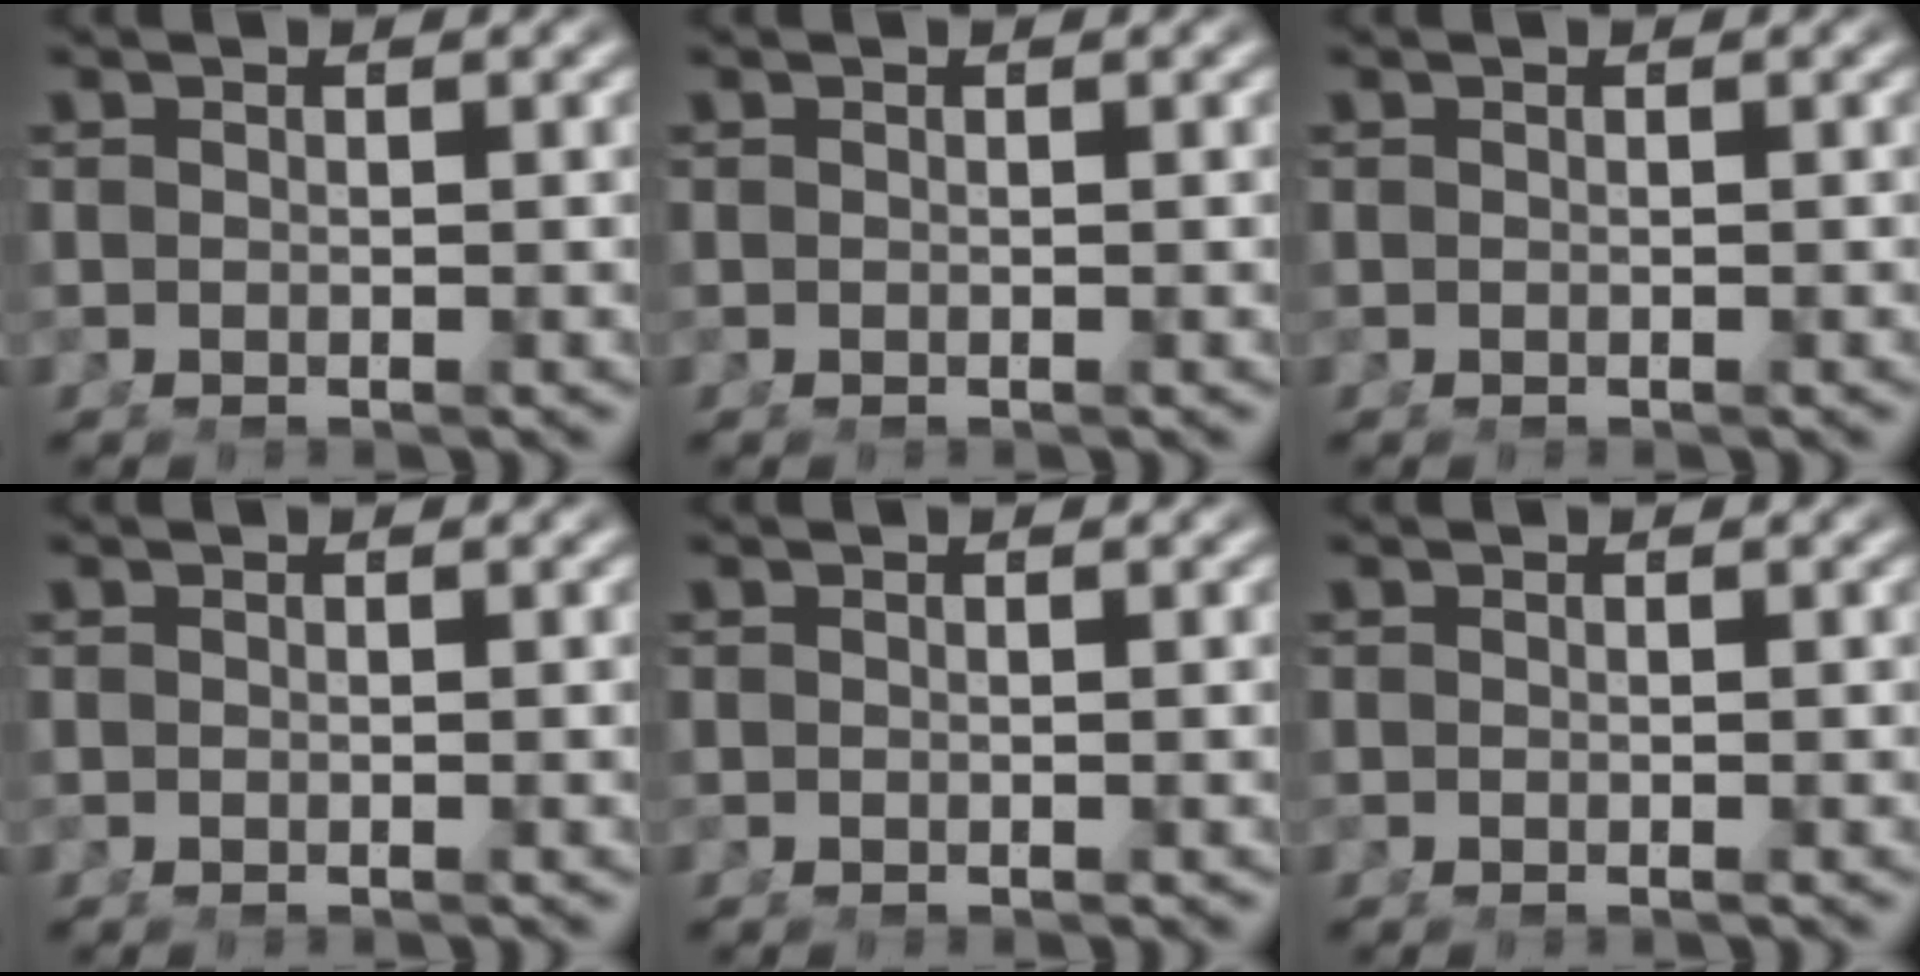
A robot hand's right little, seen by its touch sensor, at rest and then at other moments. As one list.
[{"total": 0.0}, {"total": 0.0}, {"total": 0.0}, {"total": 0.0}, {"total": 0.0}]